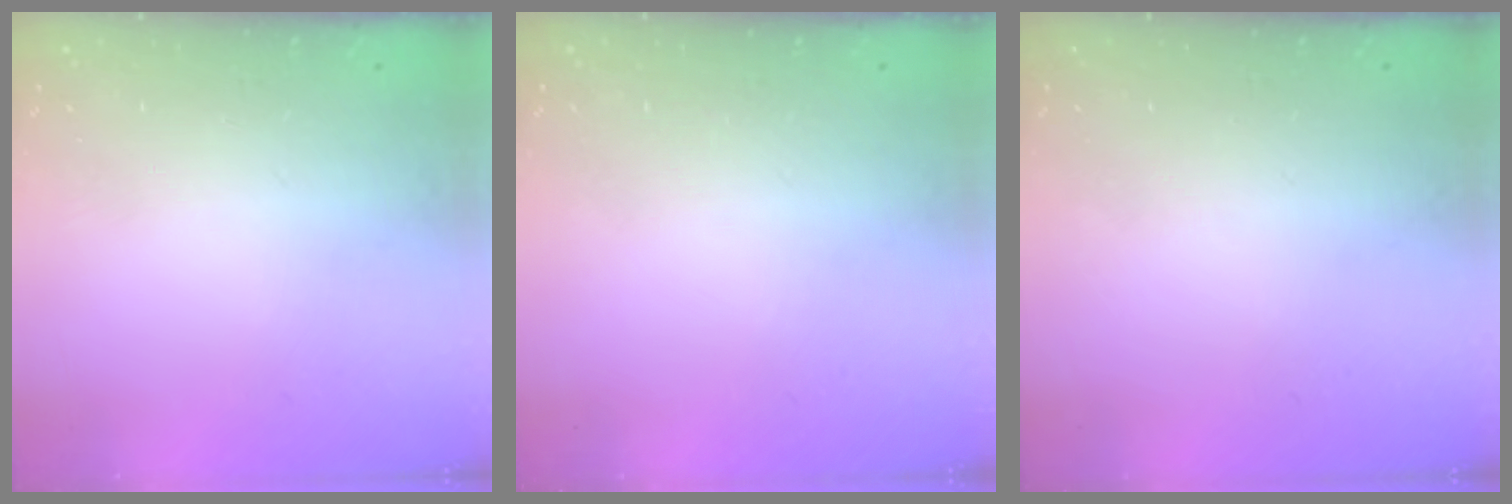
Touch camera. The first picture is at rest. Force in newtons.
{"total": 0.0}
{"total": 0.0}